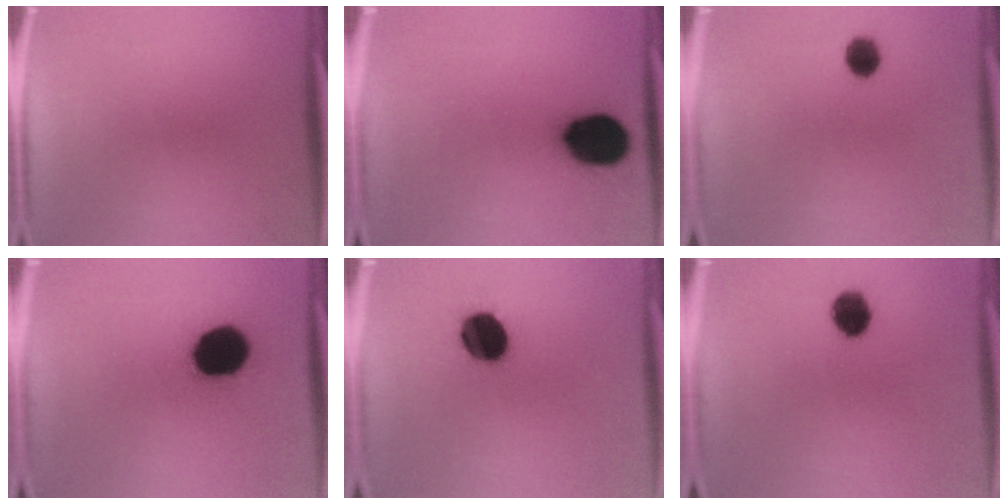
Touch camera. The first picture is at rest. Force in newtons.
{"total": 16.0}
{"total": 4.3}
{"total": 18.0}
{"total": 13.4}
{"total": 6.9}